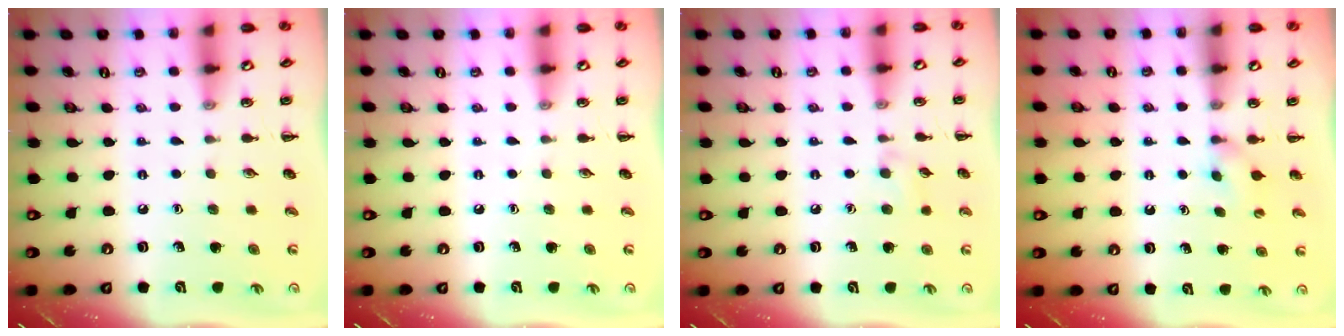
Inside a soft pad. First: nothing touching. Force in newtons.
{"total": 0.0}
{"total": 5.1, "press": 4.7, "slide": 1.7}
{"total": 3.3, "press": 3.1, "slide": 1.3}